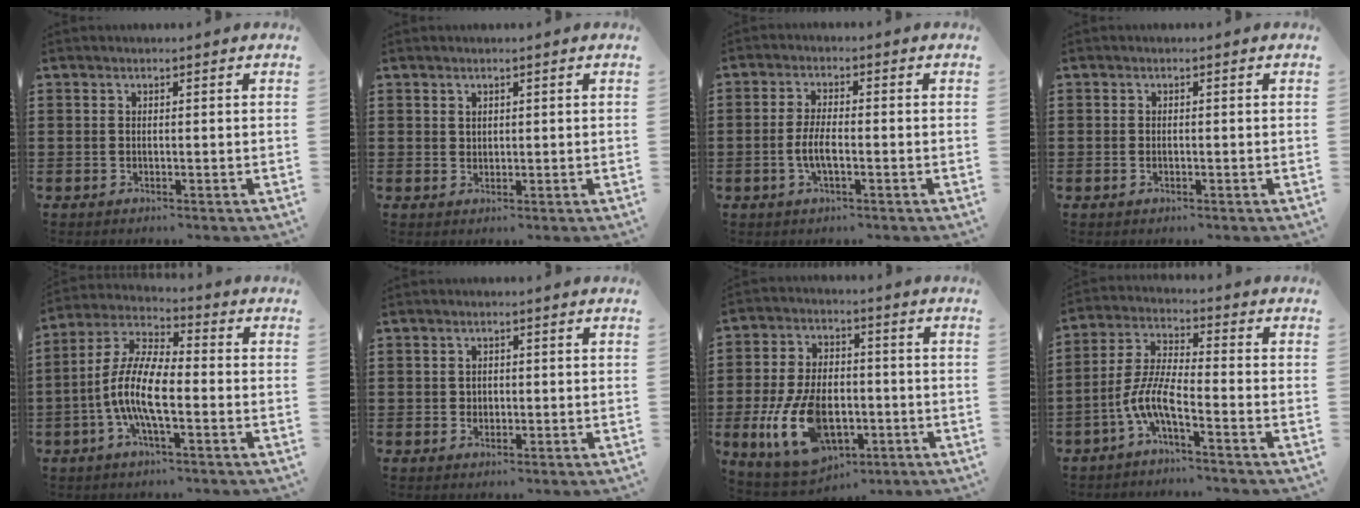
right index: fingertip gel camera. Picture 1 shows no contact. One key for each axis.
{"total": 1.2, "fx": 0.9, "fy": 0.7, "fz": 0.2, "tx": -0.005, "ty": 0.002, "tz": 0.018}
{"total": 4.1, "fx": -1.1, "fy": 1.2, "fz": 3.7, "tx": -0.086, "ty": -0.005, "tz": -0.026}
{"total": 0.6, "fx": -0.2, "fy": 0.4, "fz": 0.5, "tx": -0.011, "ty": -0.002, "tz": -0.004}
{"total": 9.9, "fx": -2.9, "fy": 3.0, "fz": 9.0, "tx": -0.214, "ty": -0.014, "tz": -0.062}
{"total": 1.2, "fx": 0.0, "fy": 1.1, "fz": 0.5, "tx": -0.012, "ty": 0.005, "tz": 0.000}
{"total": 13.7, "fx": -3.7, "fy": 8.1, "fz": 10.4, "tx": -0.227, "ty": -0.004, "tz": -0.064}
{"total": 7.3, "fx": -4.0, "fy": 1.5, "fz": 5.9, "tx": -0.149, "ty": -0.014, "tz": -0.082}